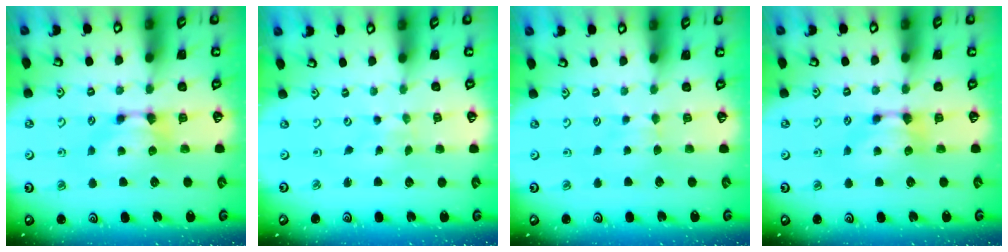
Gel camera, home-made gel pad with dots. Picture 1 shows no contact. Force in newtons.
{"total": 5.5, "press": 5.5, "slide": 0.4}
{"total": 2.6, "press": 2.5, "slide": 0.2}
{"total": 0.0}